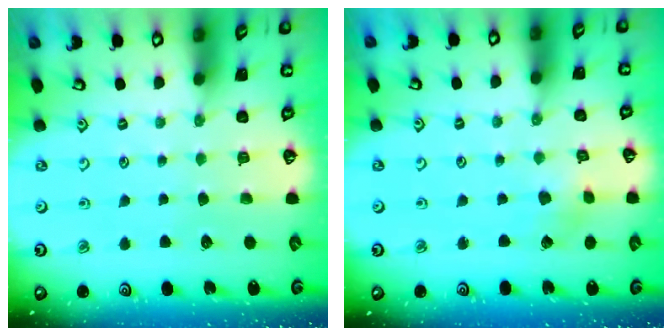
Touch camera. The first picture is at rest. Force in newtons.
{"total": 2.5, "press": 2.5, "slide": 0.2}